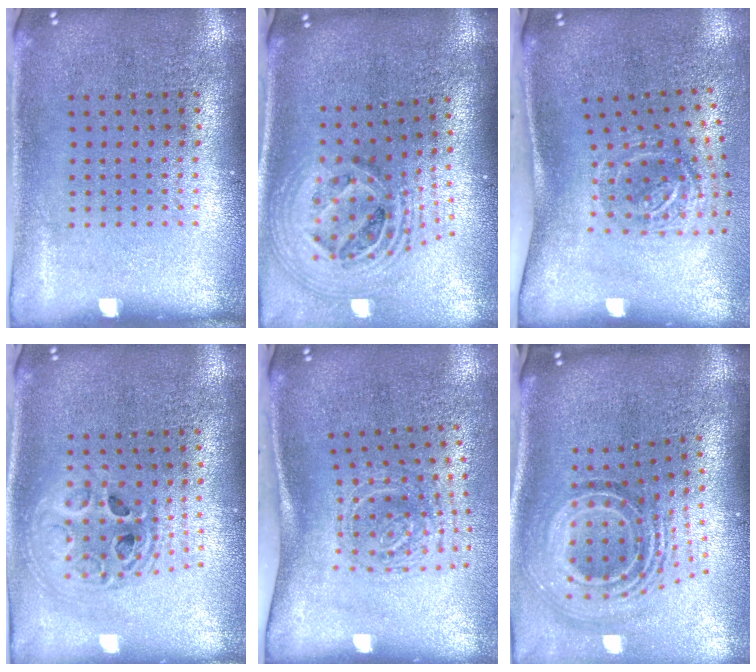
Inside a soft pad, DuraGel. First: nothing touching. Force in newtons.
{"total": 2.7, "press": 1.9, "slide": 1.9}
{"total": 2.0, "press": 1.2, "slide": 1.5}
{"total": 1.9, "press": 1.6, "slide": 1.1}
{"total": 1.9, "press": 1.3, "slide": 1.4}
{"total": 2.3, "press": 1.5, "slide": 1.7}